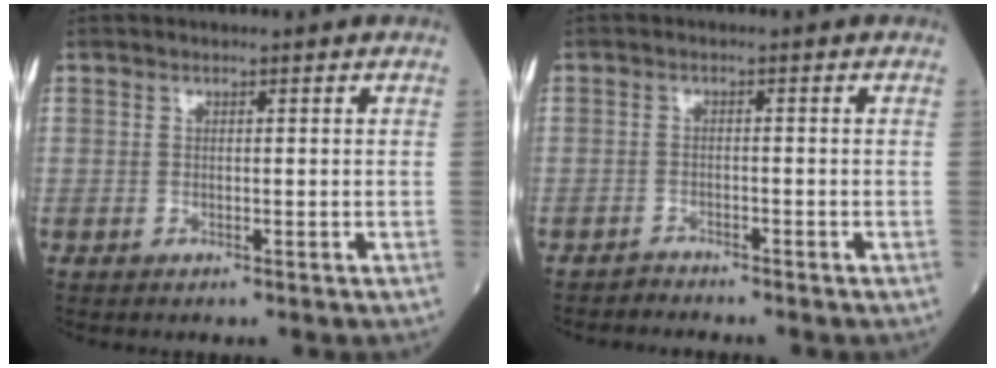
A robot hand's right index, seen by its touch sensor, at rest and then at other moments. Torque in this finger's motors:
{"motor_torque": [-0.43, -0.43, 0.00, -0.05]}